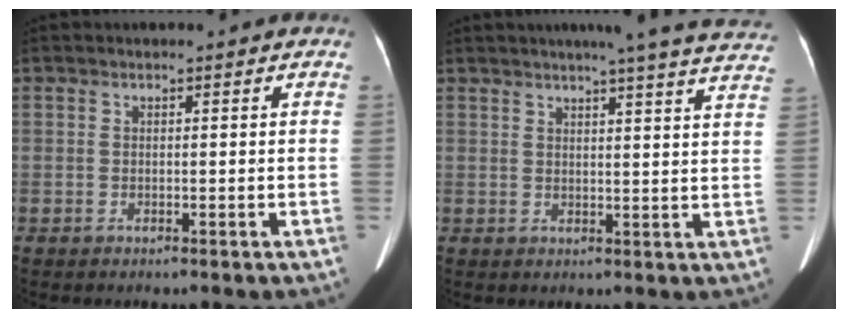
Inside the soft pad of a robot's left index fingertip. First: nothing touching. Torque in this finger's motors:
{"motor_torque": [0.16, -1.19, -0.05, 0.01]}